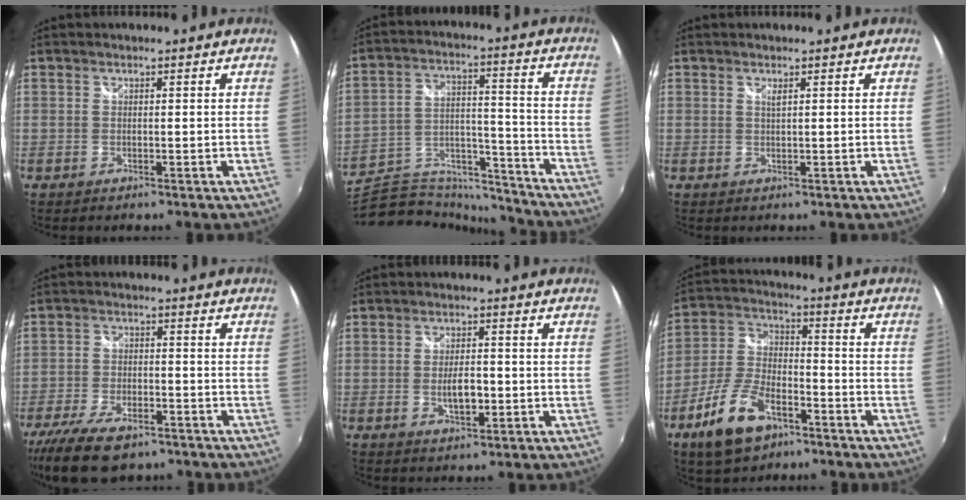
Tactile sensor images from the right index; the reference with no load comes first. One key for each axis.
{"total": 21.3, "fx": -18.9, "fy": 6.5, "fz": 7.4, "tx": -0.142, "ty": 0.017, "tz": -0.291}
{"total": 0.8, "fx": 0.6, "fy": -0.4, "fz": 0.5, "tx": -0.008, "ty": 0.000, "tz": 0.010}
{"total": 13.5, "fx": -9.6, "fy": 5.7, "fz": 7.6, "tx": -0.178, "ty": -0.030, "tz": -0.169}
{"total": 4.5, "fx": -0.9, "fy": 2.1, "fz": 3.9, "tx": -0.073, "ty": -0.003, "tz": -0.014}
{"total": 13.8, "fx": -8.0, "fy": 6.9, "fz": 8.9, "tx": -0.196, "ty": 0.002, "tz": -0.146}